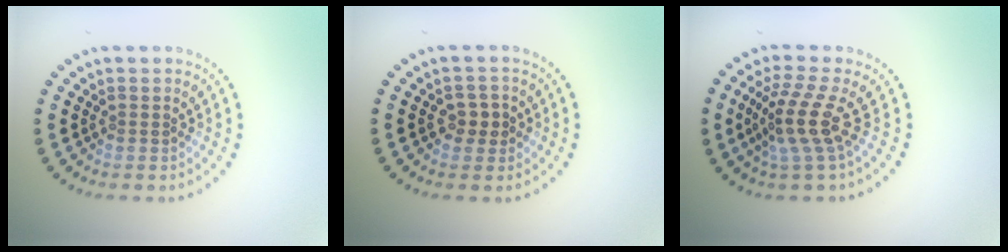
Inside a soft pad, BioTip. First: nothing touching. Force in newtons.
{"total": 1.9, "press": 1.8, "slide": 0.3}
{"total": 3.8, "press": 2.8, "slide": 2.6}